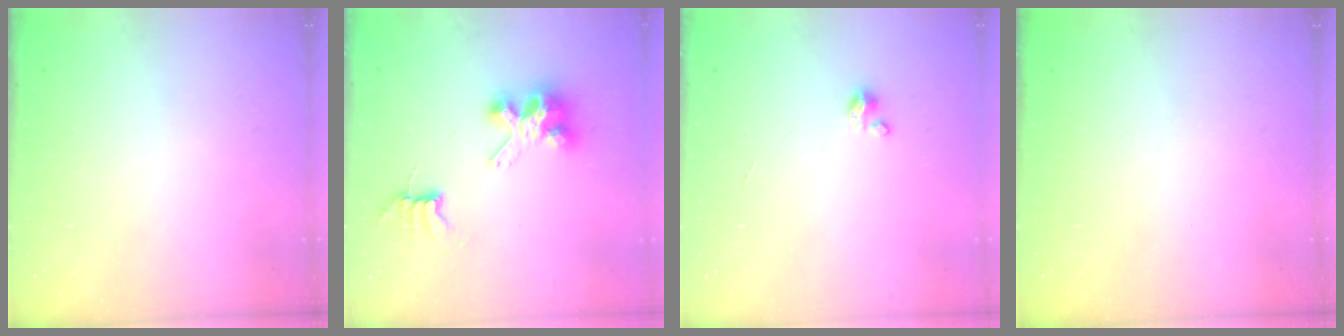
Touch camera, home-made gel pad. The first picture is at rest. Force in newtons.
{"total": 7.3, "press": 7.3, "slide": 0.6}
{"total": 2.0, "press": 1.9, "slide": 0.3}
{"total": 0.0}